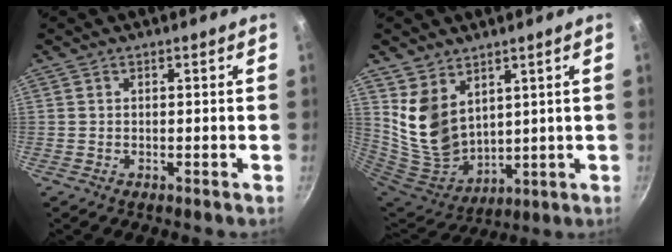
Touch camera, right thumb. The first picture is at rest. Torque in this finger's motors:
{"motor_torque": [-0.66, 1.80, 0.20, 0.00, 0.15]}